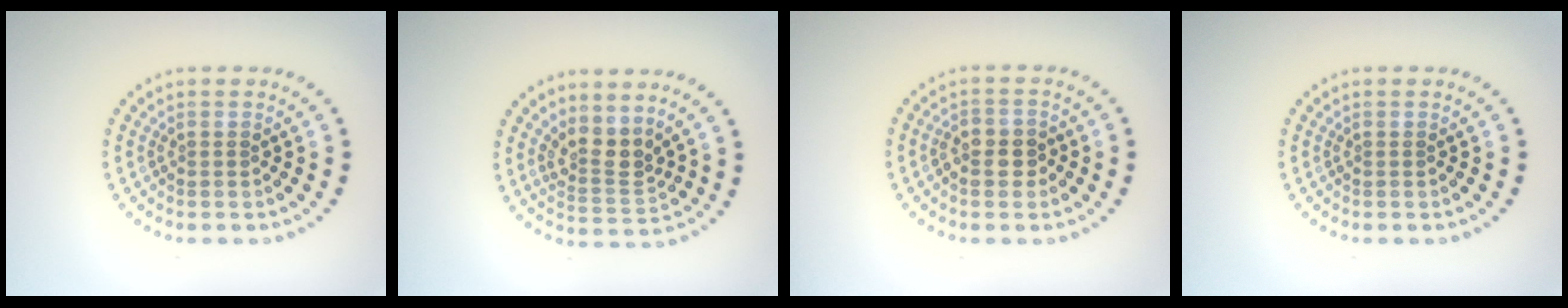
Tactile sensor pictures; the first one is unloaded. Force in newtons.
{"total": 2.9, "press": 2.3, "slide": 1.6}
{"total": 2.6, "press": 2.5, "slide": 0.6}
{"total": 0.0}